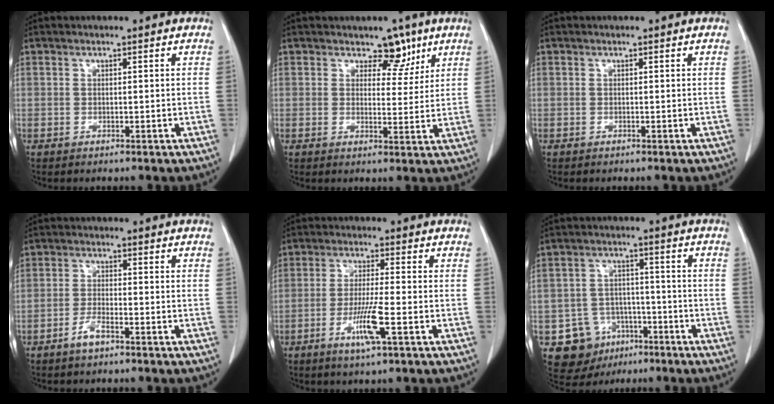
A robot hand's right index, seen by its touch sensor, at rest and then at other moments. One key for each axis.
{"total": 4.6, "fx": 3.1, "fy": 2.8, "fz": 1.9, "tx": -0.008, "ty": -0.003, "tz": 0.043}
{"total": 0.0}
{"total": 3.0, "fx": -2.1, "fy": 0.6, "fz": 2.0, "tx": -0.041, "ty": 0.001, "tz": -0.043}
{"total": 6.5, "fx": -2.7, "fy": -0.2, "fz": 5.9, "tx": -0.117, "ty": -0.013, "tz": -0.049}
{"total": 9.3, "fx": -4.6, "fy": 7.8, "fz": 1.9, "tx": -0.036, "ty": 0.017, "tz": -0.060}